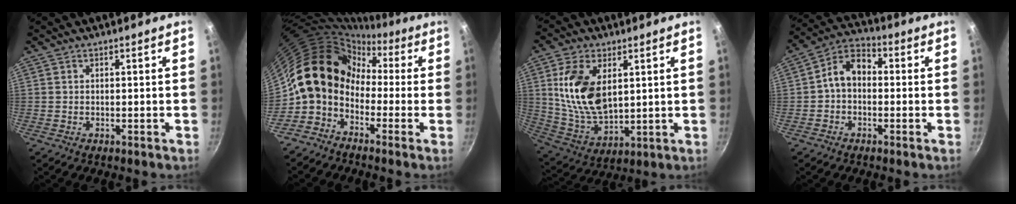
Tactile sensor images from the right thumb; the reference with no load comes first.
{"total": 14.3, "force": [-1.5, 11.5, 8.2], "torque": [-0.108, 0.053, -0.052]}
{"total": 15.3, "force": [3.9, 9.0, 11.8], "torque": [-0.211, -0.026, 0.086]}
{"total": 7.8, "force": [-0.3, 5.6, 5.4], "torque": [-0.074, 0.033, -0.025]}